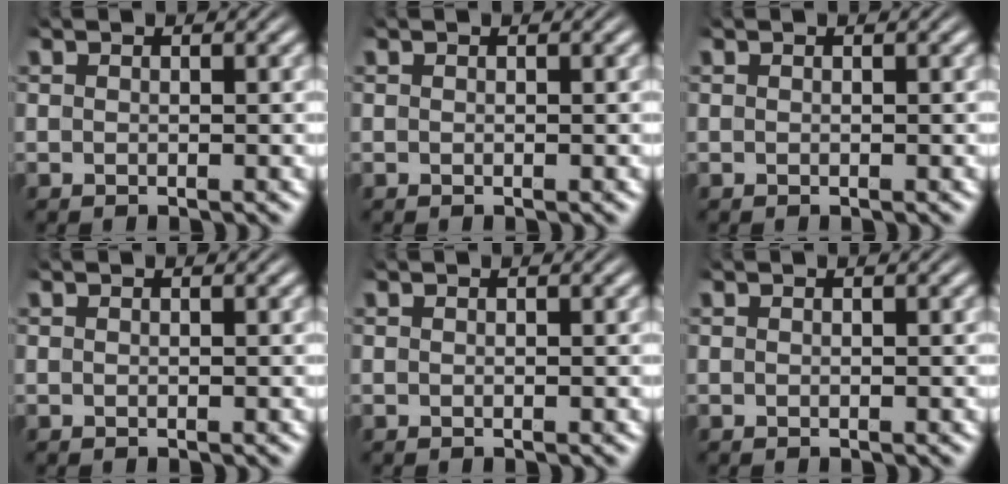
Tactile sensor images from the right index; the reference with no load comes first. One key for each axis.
{"total": 0.0}
{"total": 0.0}
{"total": 0.0}
{"total": 0.0}
{"total": 0.0}